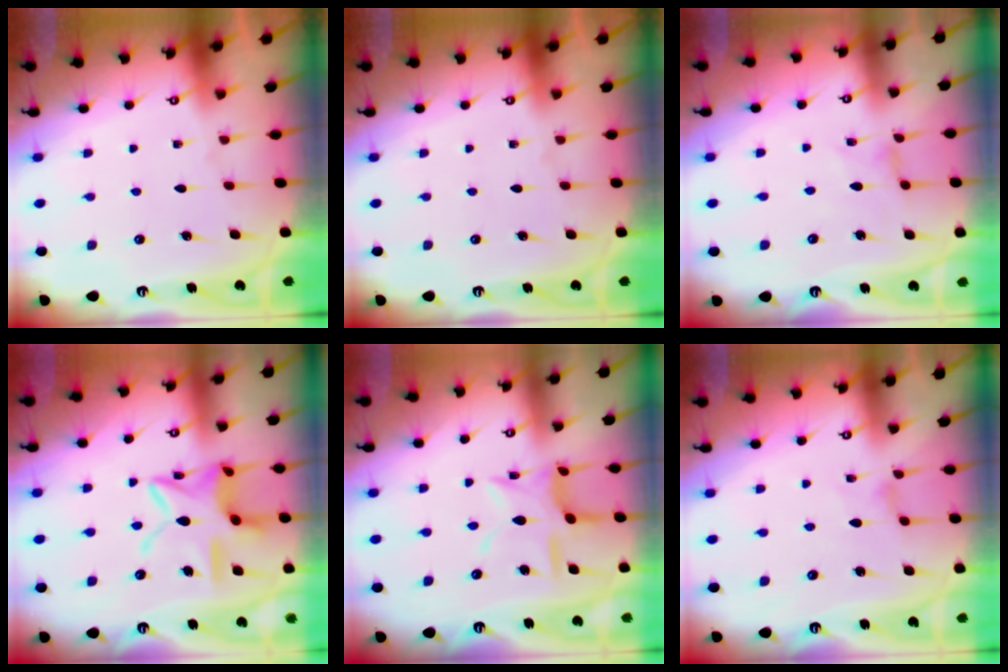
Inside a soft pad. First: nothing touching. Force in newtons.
{"total": 0.0}
{"total": 1.0, "press": 1.0, "slide": 0.2}
{"total": 14.9, "press": 14.8, "slide": 1.2}
{"total": 10.7, "press": 10.7, "slide": 0.7}
{"total": 1.0, "press": 1.0, "slide": 0.1}